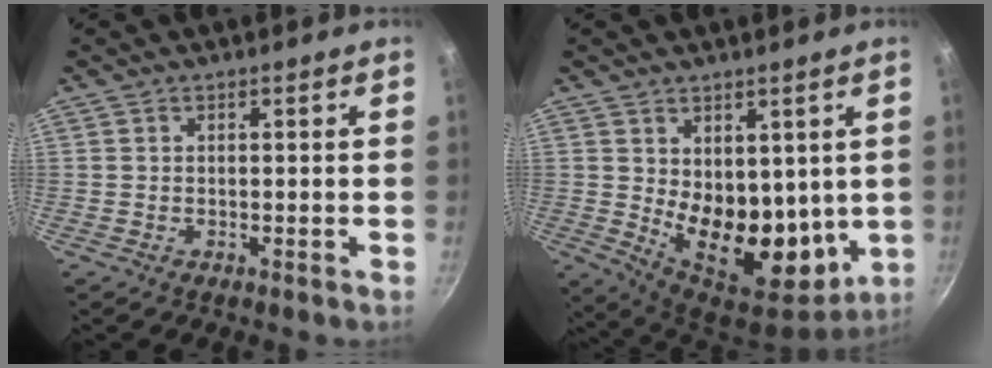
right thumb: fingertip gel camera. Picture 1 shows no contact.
{"total": 14.8, "force": [1.9, 9.6, 11.1], "torque": [-0.131, -0.058, 0.051]}